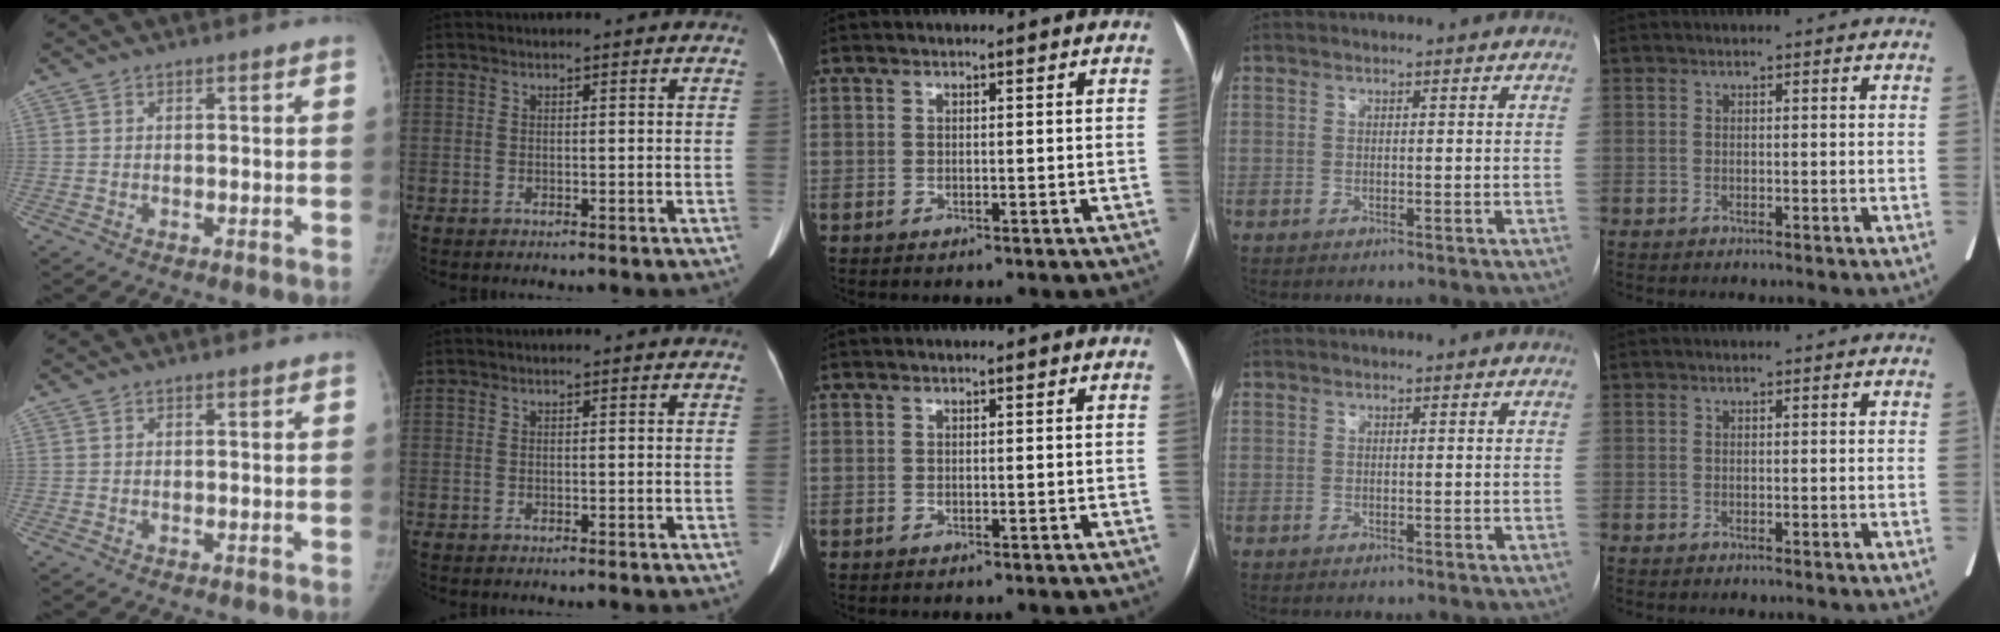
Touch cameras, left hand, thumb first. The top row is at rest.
{}